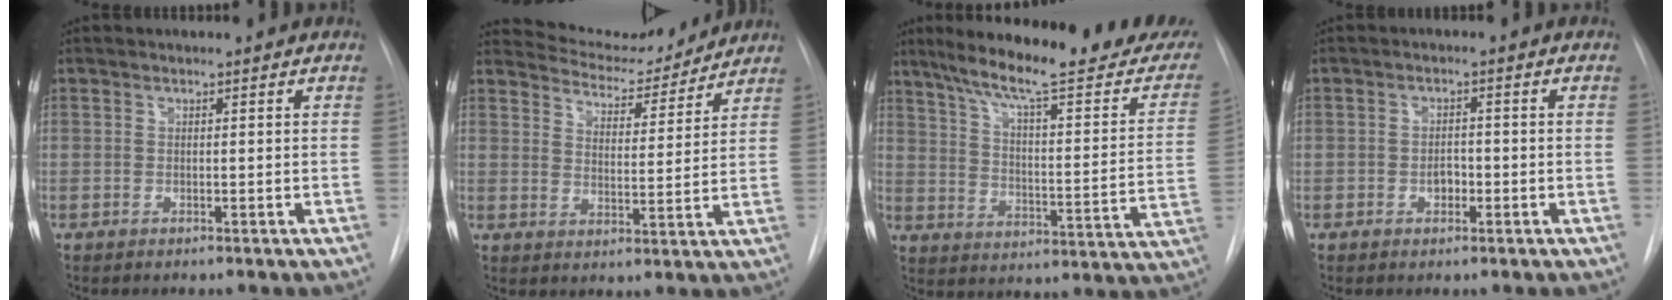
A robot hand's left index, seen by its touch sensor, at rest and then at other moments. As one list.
[{"total": 10.6, "force": [10.3, 2.1, 1.3], "torque": [-0.020, -0.002, 0.151]}, {"total": 27.4, "force": [22.7, 3.3, 15.0], "torque": [-0.218, -0.045, 0.295]}, {"total": 2.0, "force": [-0.7, 1.3, 1.3], "torque": [-0.018, 0.006, -0.011]}]